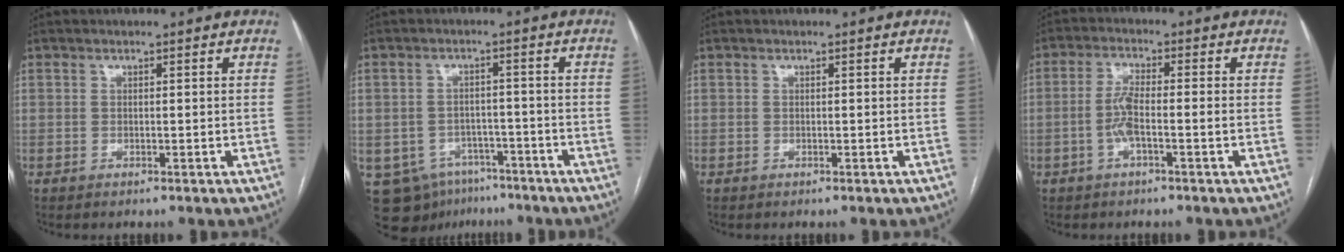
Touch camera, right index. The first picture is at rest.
{"total": 9.7, "force": [-6.1, 7.0, 2.9], "torque": [-0.047, 0.014, -0.083]}
{"total": 0.0}
{"total": 4.3, "force": [-1.2, 0.6, 4.0], "torque": [-0.087, 0.008, -0.024]}